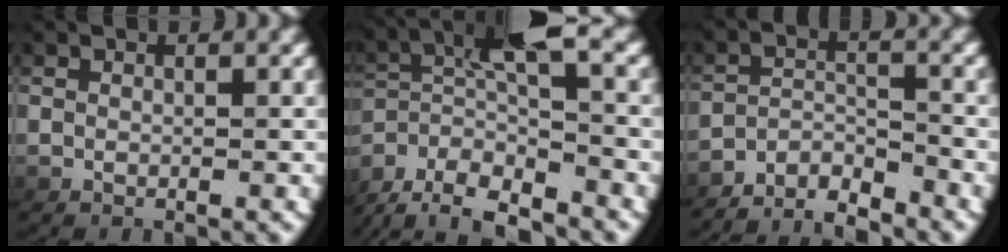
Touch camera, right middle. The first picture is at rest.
{"total": 6.7, "force": [-1.4, 4.2, 5.0], "torque": [-0.111, -0.019, -0.017]}
{"total": 6.7, "force": [-6.4, 1.2, 1.4], "torque": [-0.011, -0.012, -0.105]}